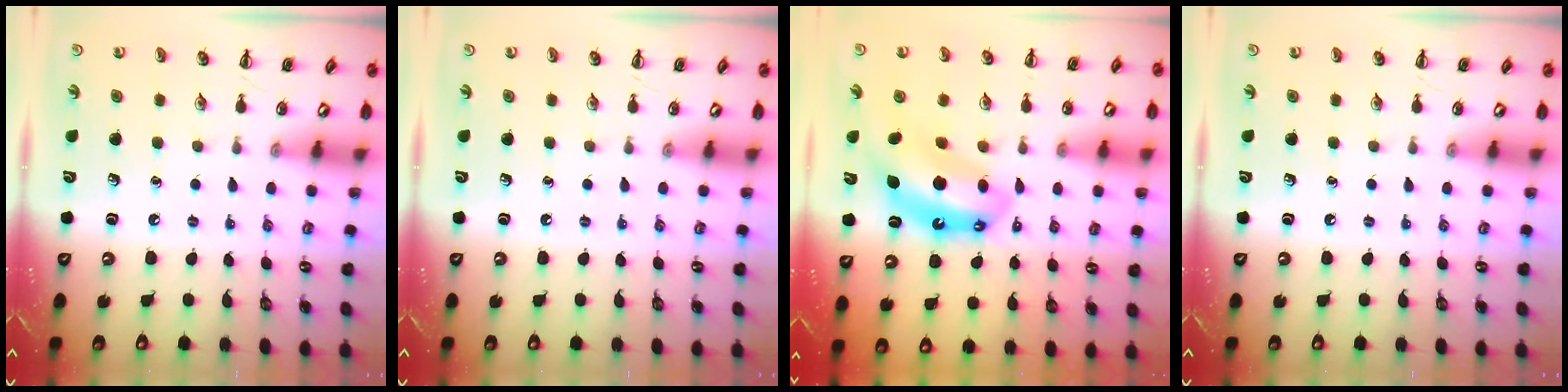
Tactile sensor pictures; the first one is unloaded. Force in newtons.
{"total": 0.0}
{"total": 12.5, "press": 12.1, "slide": 3.2}
{"total": 0.0}